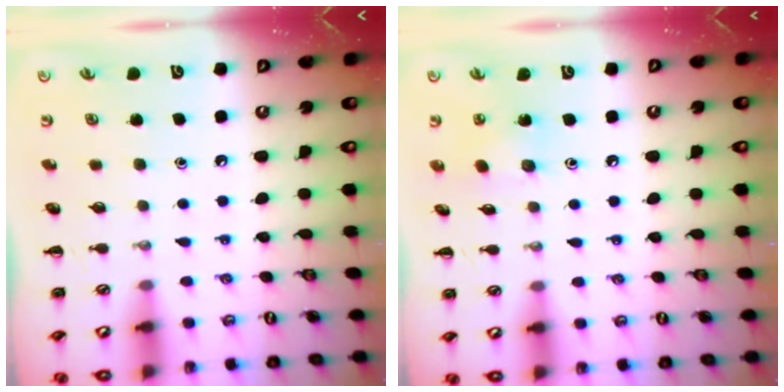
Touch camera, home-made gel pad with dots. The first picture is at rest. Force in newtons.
{"total": 4.7, "press": 4.6, "slide": 1.1}